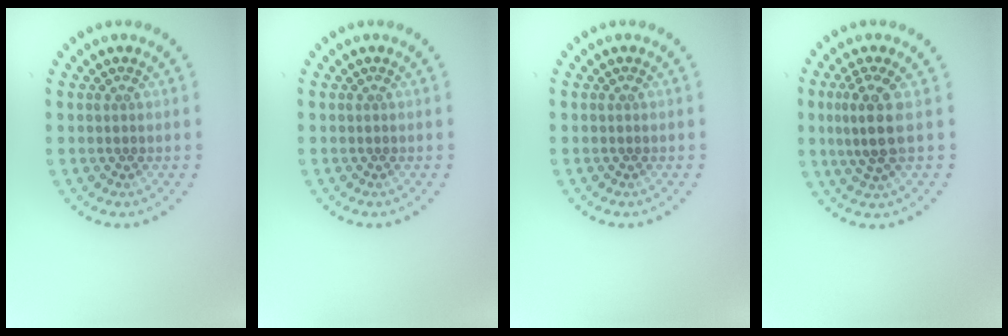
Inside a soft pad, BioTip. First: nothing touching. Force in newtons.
{"total": 0.0}
{"total": 0.0}
{"total": 3.3, "press": 2.9, "slide": 1.7}